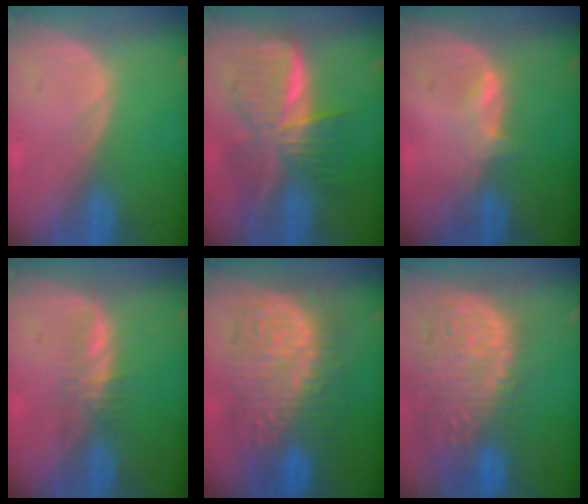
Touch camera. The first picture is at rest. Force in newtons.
{"total": 9.4, "press": 9.4, "slide": 0.5}
{"total": 2.3, "press": 2.3, "slide": 0.4}
{"total": 2.8, "press": 2.7, "slide": 0.5}
{"total": 13.4, "press": 13.4, "slide": 1.3}
{"total": 15.1, "press": 12.5, "slide": 8.5}